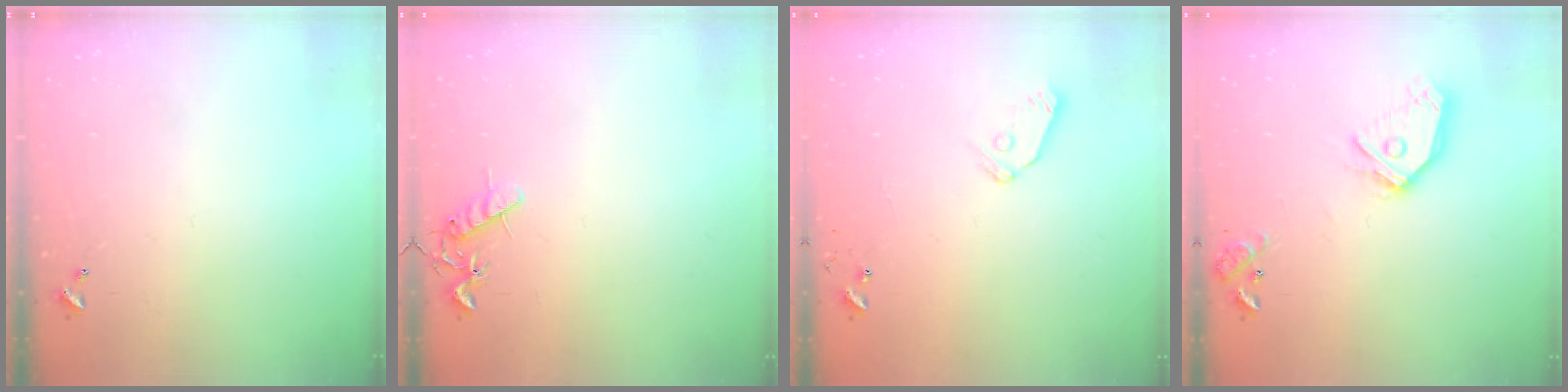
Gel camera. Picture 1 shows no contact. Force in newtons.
{"total": 8.0, "press": 8.0, "slide": 0.4}
{"total": 7.1, "press": 7.1, "slide": 0.5}
{"total": 15.0, "press": 14.9, "slide": 2.2}